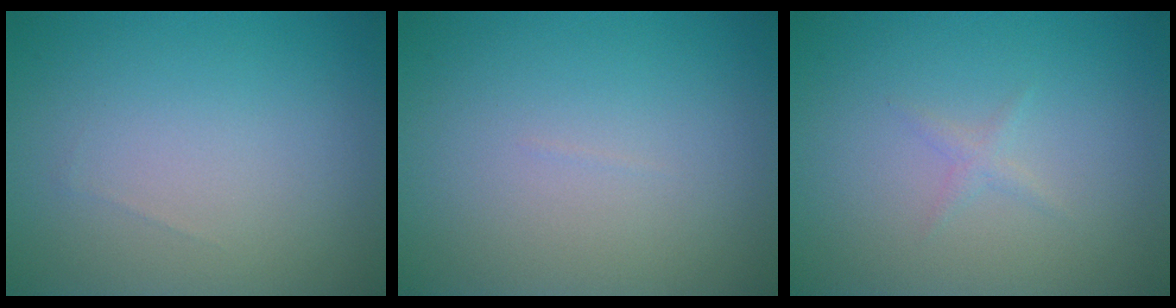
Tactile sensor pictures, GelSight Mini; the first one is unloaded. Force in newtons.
{"total": 0.0}
{"total": 0.7, "press": 0.7, "slide": 0.0}